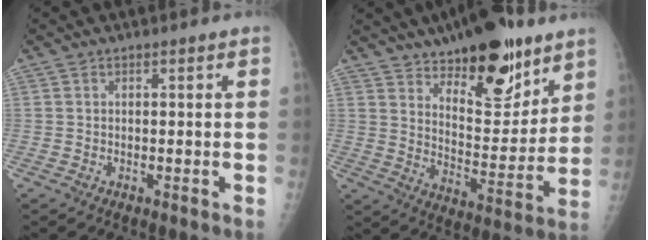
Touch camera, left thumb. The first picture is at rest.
{"total": 19.9, "force": [13.0, 8.1, 12.7], "torque": [-0.141, -0.076, 0.207]}